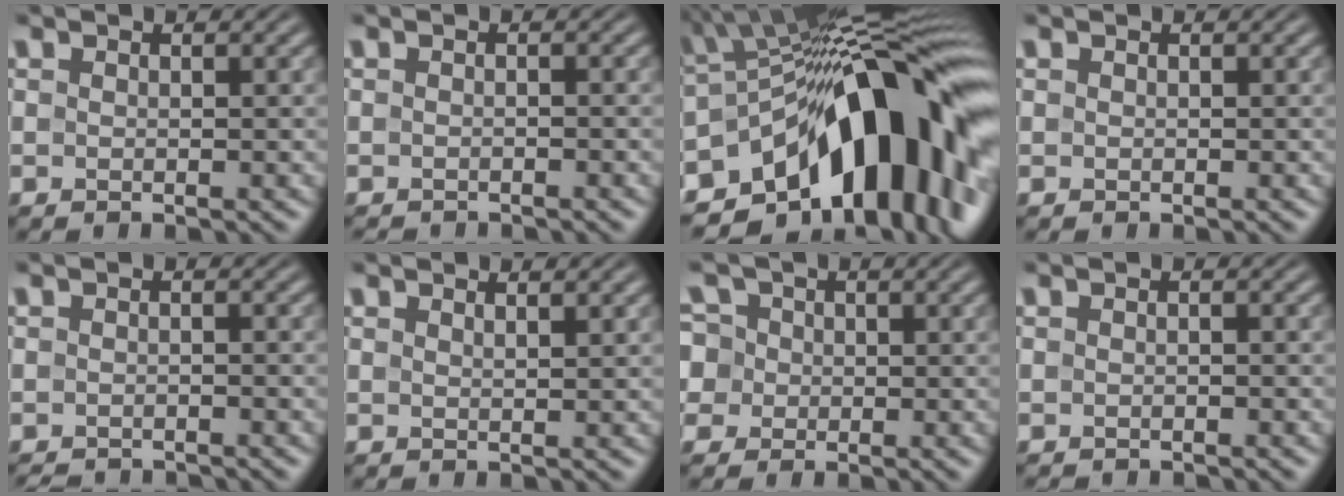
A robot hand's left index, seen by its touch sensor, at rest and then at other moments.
{"total": 1.3, "force": [-1.3, 0.1, 0.3], "torque": [-0.002, -0.006, -0.019]}
{"total": 16.5, "force": [-5.8, 8.0, 13.2], "torque": [-0.161, 0.024, -0.115]}
{"total": 0.0}
{"total": 2.7, "force": [-2.6, 0.3, 0.7], "torque": [-0.008, -0.010, -0.040]}
{"total": 1.0, "force": [0.8, 0.2, 0.5], "torque": [-0.003, 0.002, 0.013]}
{"total": 6.3, "force": [1.2, 5.5, 2.7], "torque": [-0.044, 0.038, -0.021]}
{"total": 0.9, "force": [-0.8, 0.1, 0.3], "torque": [-0.003, -0.005, -0.014]}